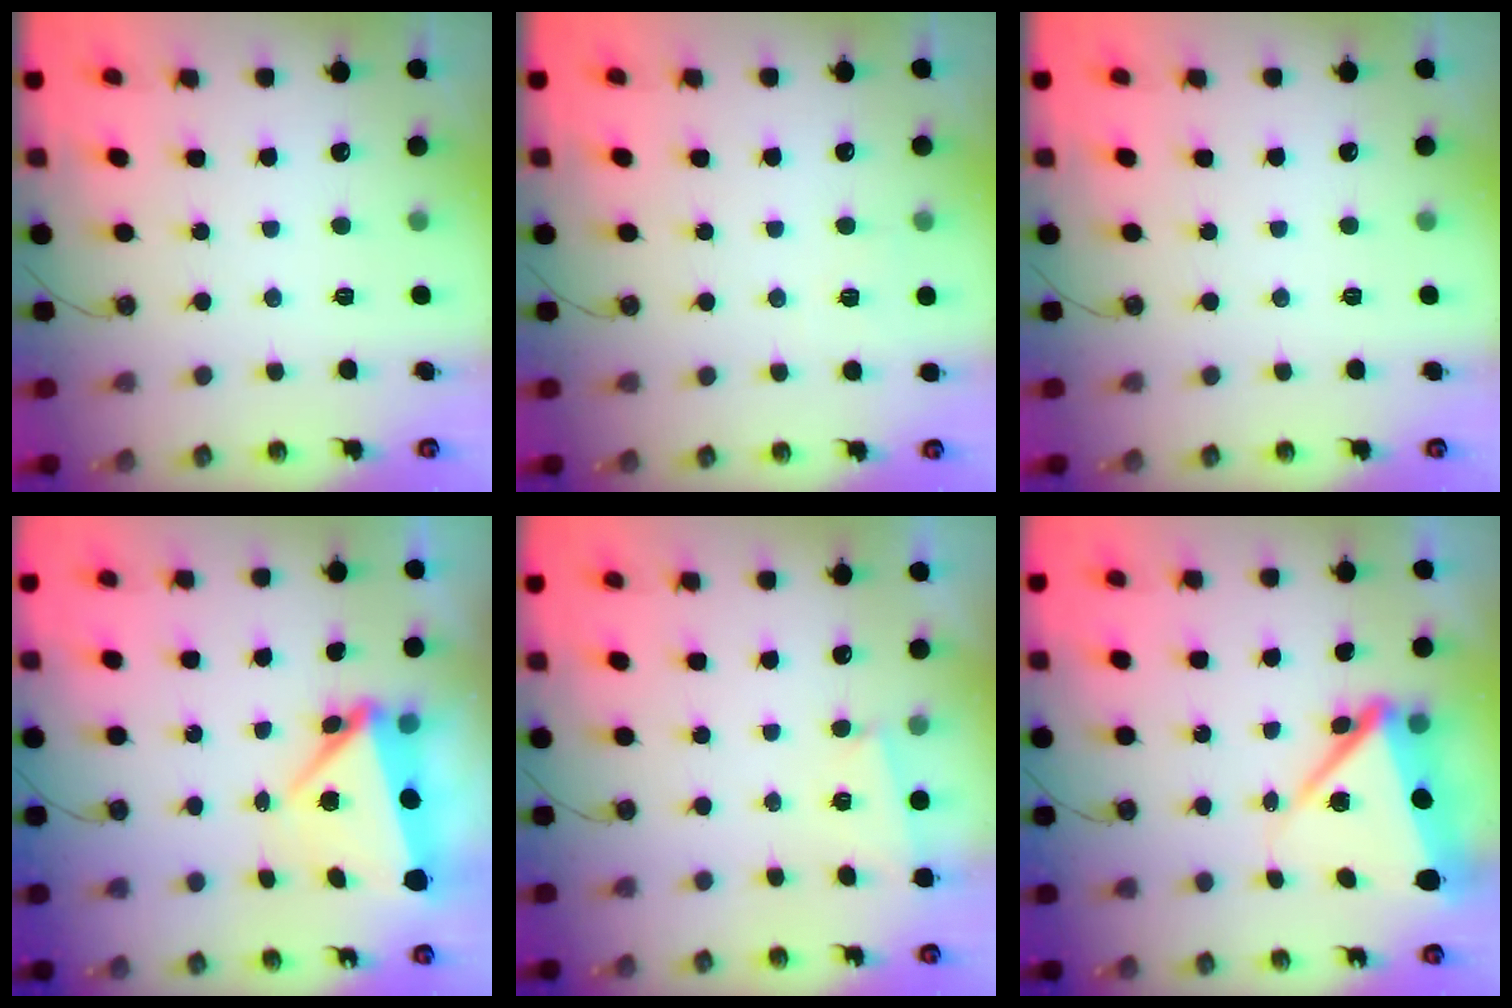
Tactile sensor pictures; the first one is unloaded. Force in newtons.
{"total": 3.3, "press": 2.2, "slide": 2.5}
{"total": 0.0}
{"total": 6.2, "press": 5.6, "slide": 2.6}
{"total": 1.5, "press": 1.4, "slide": 0.5}
{"total": 10.0, "press": 9.9, "slide": 1.7}